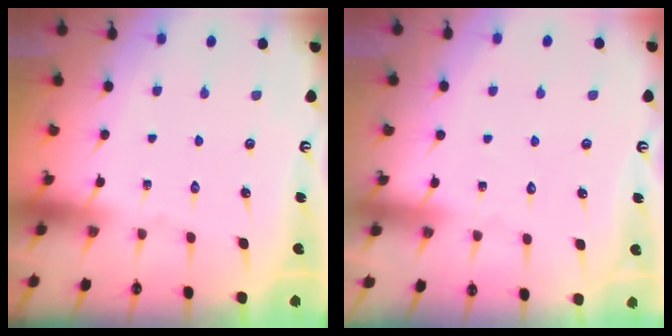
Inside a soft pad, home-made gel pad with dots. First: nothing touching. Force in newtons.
{"total": 3.7, "press": 3.6, "slide": 0.5}